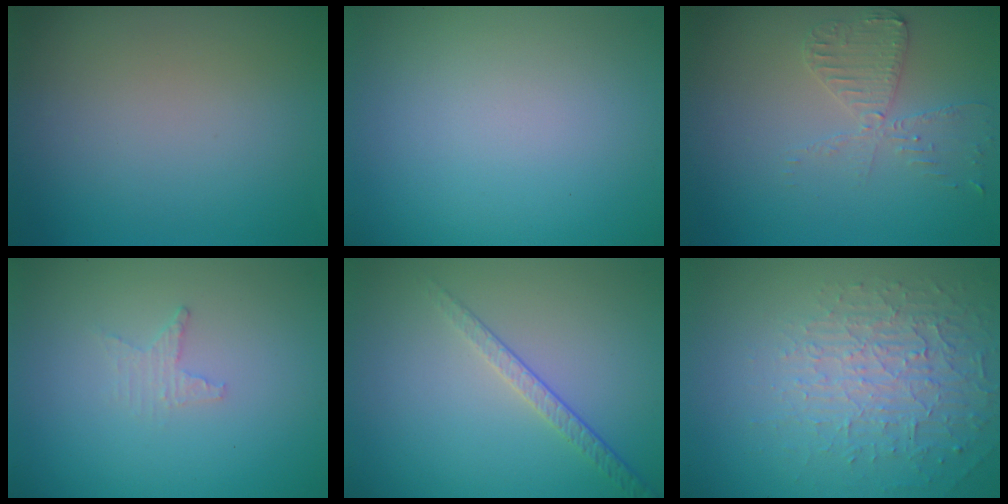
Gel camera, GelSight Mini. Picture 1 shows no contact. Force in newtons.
{"total": 0.0}
{"total": 3.1, "press": 2.8, "slide": 1.3}
{"total": 1.2, "press": 1.2, "slide": 0.4}
{"total": 1.9, "press": 1.4, "slide": 1.3}
{"total": 4.6, "press": 3.1, "slide": 3.4}